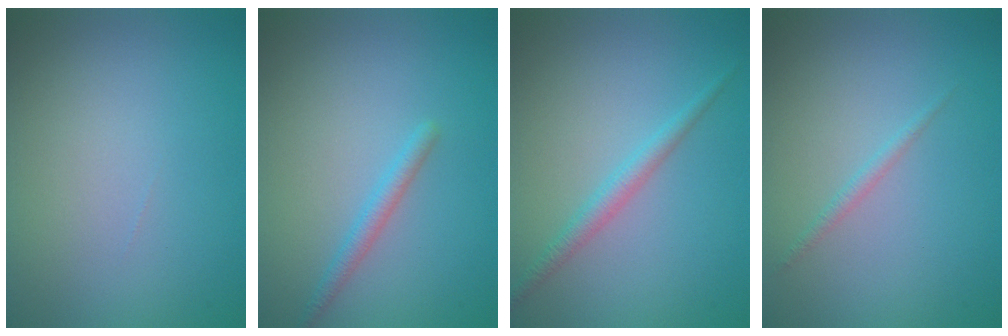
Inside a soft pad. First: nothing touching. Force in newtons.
{"total": 1.5, "press": 1.5, "slide": 0.0}
{"total": 1.8, "press": 1.8, "slide": 0.0}
{"total": 0.8, "press": 0.8, "slide": 0.1}